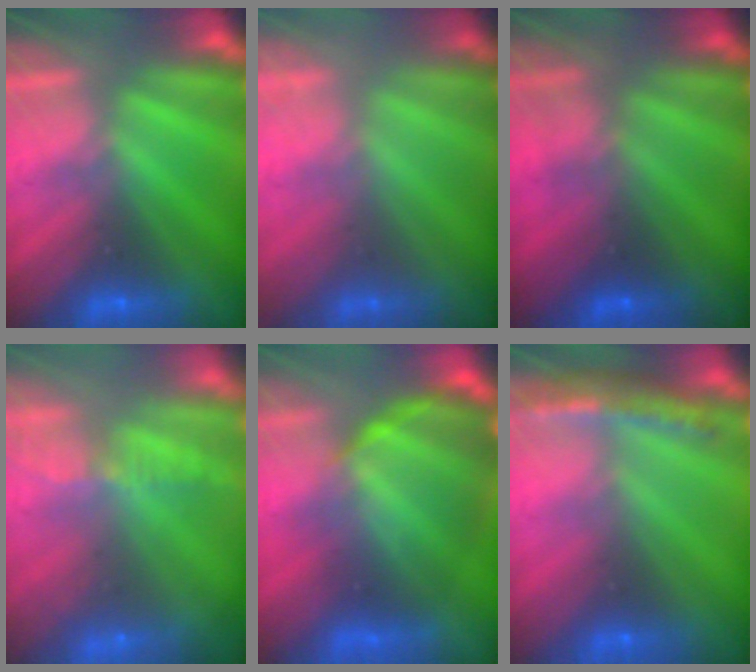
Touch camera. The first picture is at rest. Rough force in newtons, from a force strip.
{"total": 1.7}
{"total": 2.7}
{"total": 8.0}
{"total": 7.5}
{"total": 9.7}